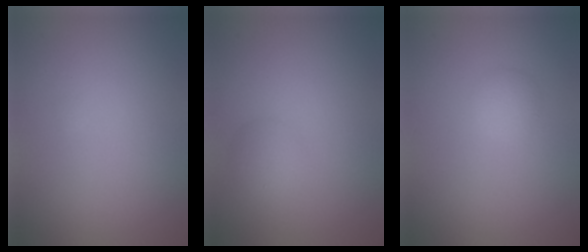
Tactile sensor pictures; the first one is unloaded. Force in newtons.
{"total": 1.8, "press": 1.7, "slide": 0.2}
{"total": 1.4, "press": 1.4, "slide": 0.0}